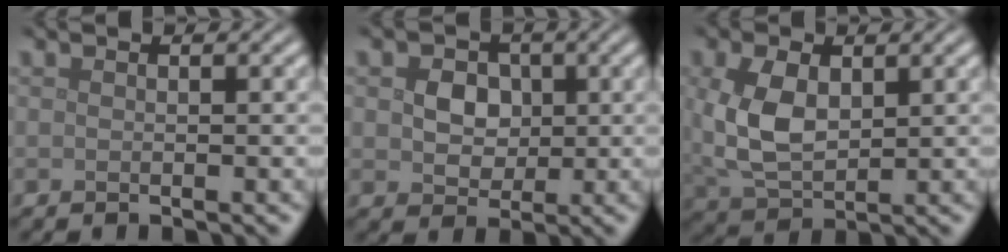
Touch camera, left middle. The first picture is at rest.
{"total": 3.4, "force": [0.6, 2.8, 1.8], "torque": [-0.034, -0.001, 0.002]}
{"total": 6.1, "force": [1.1, 3.7, 4.7], "torque": [-0.109, 0.003, 0.029]}